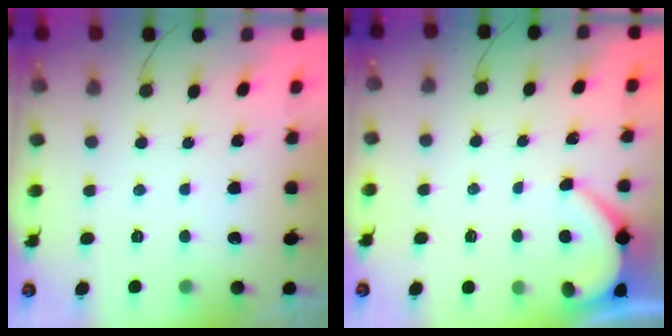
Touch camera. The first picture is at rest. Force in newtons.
{"total": 2.2, "press": 2.2, "slide": 0.2}